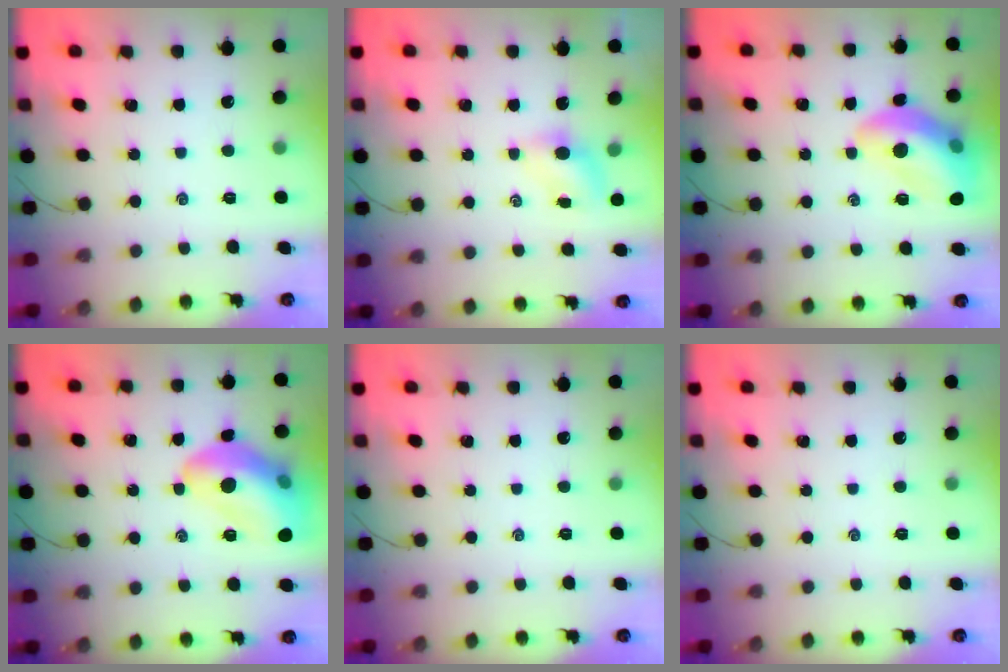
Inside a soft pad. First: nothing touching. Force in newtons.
{"total": 4.3, "press": 4.2, "slide": 0.9}
{"total": 15.2, "press": 15.1, "slide": 1.9}
{"total": 16.4, "press": 16.3, "slide": 2.4}
{"total": 0.0}
{"total": 0.0}